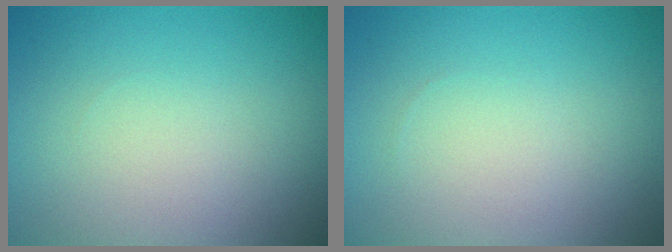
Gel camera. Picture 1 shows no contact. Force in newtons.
{"total": 0.0}